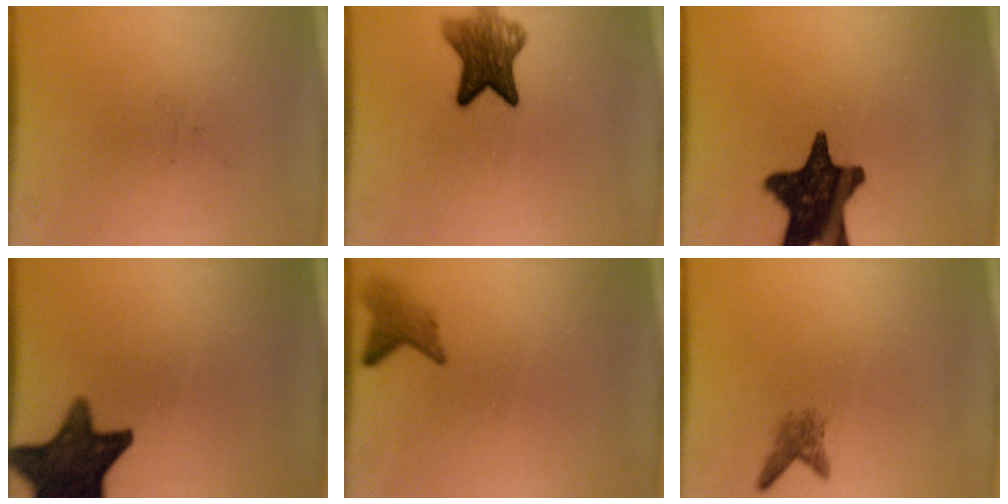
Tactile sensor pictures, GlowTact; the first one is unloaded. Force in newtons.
{"total": 7.3}
{"total": 16.5}
{"total": 15.1}
{"total": 2.4}
{"total": 2.1}